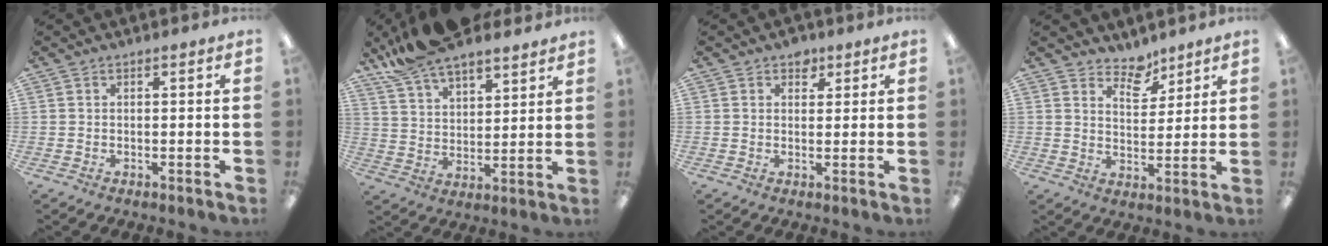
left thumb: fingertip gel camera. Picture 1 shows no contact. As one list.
[{"total": 12.9, "force": [11.1, 4.0, 5.1], "torque": [-0.117, -0.057, 0.207]}, {"total": 3.2, "force": [2.2, 2.2, 0.9], "torque": [0.002, -0.005, 0.036]}, {"total": 6.4, "force": [5.5, 3.0, 1.5], "torque": [-0.016, -0.038, 0.098]}]